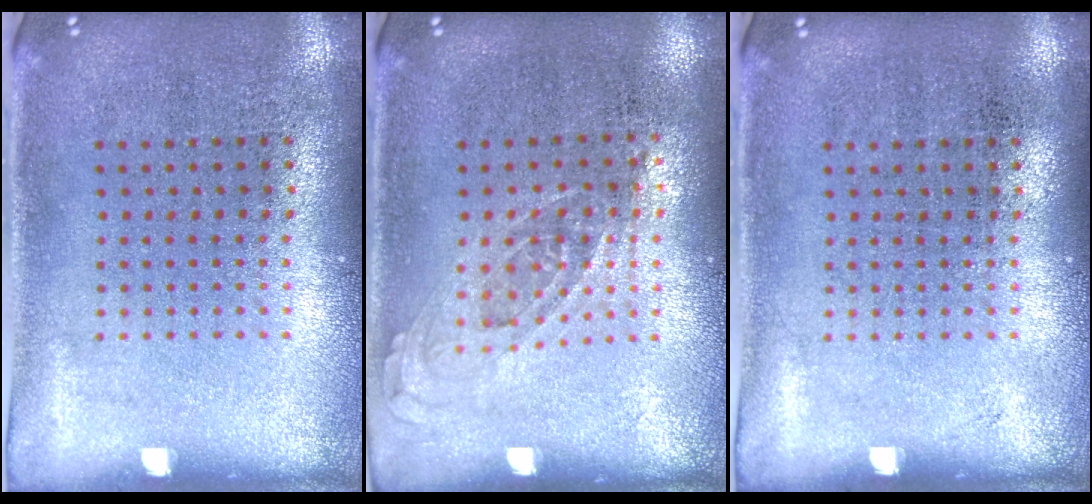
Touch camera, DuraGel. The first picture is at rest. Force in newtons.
{"total": 0.7, "press": 0.7, "slide": 0.3}
{"total": 0.0}